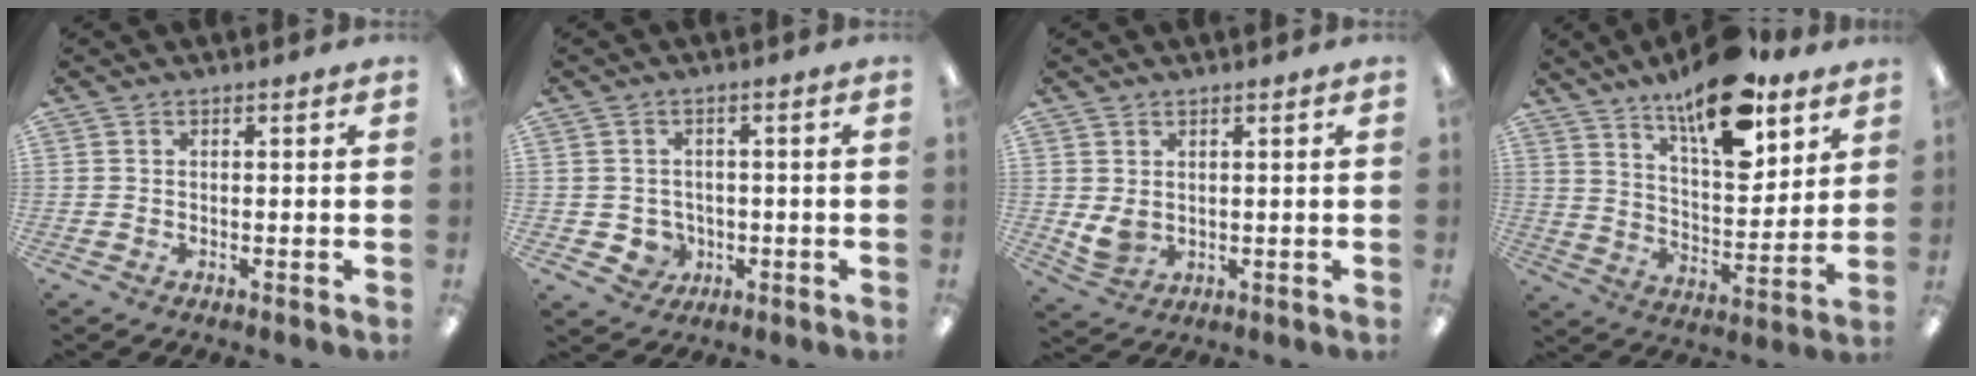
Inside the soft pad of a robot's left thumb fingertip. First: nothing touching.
{"total": 4.2, "force": [-0.6, 4.1, 1.1], "torque": [-0.015, 0.007, -0.007]}
{"total": 4.5, "force": [1.7, 3.5, 2.3], "torque": [-0.051, -0.010, 0.031]}
{"total": 17.3, "force": [12.7, 6.2, 10.0], "torque": [-0.155, -0.079, 0.214]}